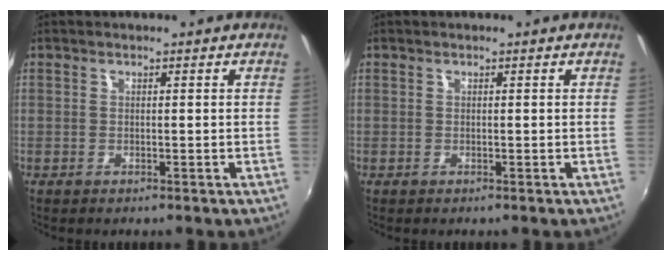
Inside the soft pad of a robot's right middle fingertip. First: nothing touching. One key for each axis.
{"total": 0.0}